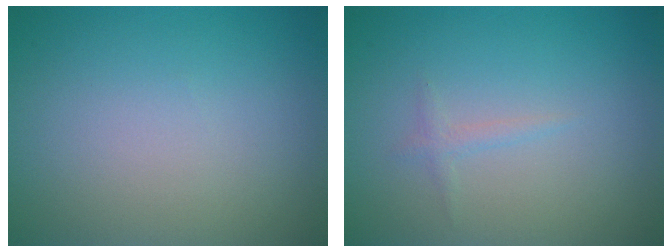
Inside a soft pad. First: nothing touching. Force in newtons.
{"total": 0.8, "press": 0.8, "slide": 0.0}